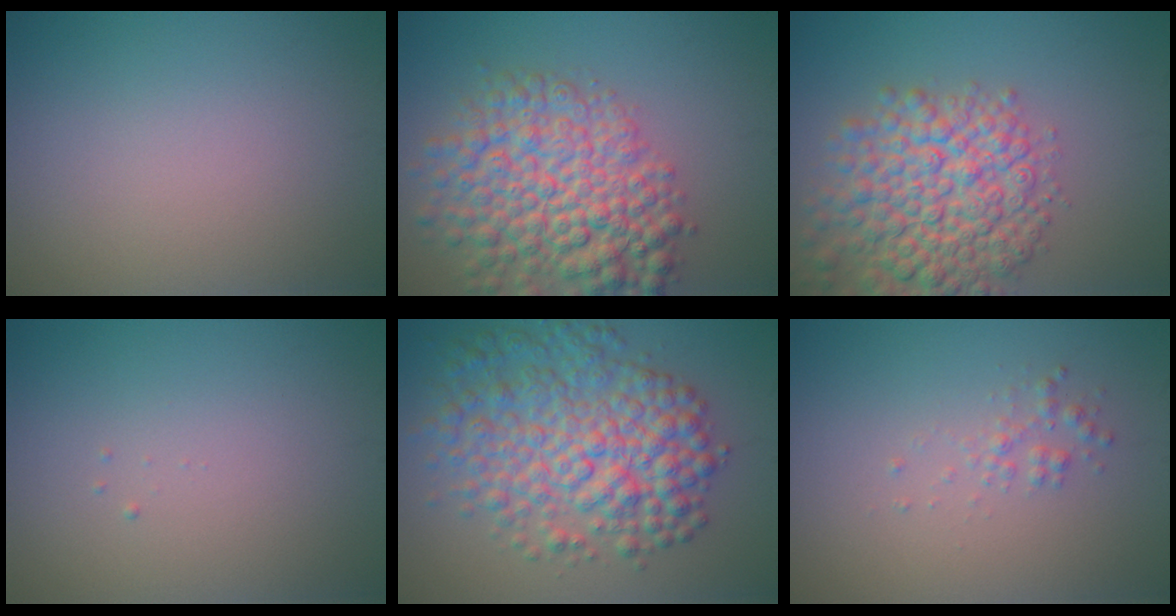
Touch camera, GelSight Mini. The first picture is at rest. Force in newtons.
{"total": 8.4, "press": 8.4, "slide": 0.3}
{"total": 8.3, "press": 8.3, "slide": 0.3}
{"total": 0.0}
{"total": 8.1, "press": 8.1, "slide": 0.1}
{"total": 1.2, "press": 1.2, "slide": 0.0}